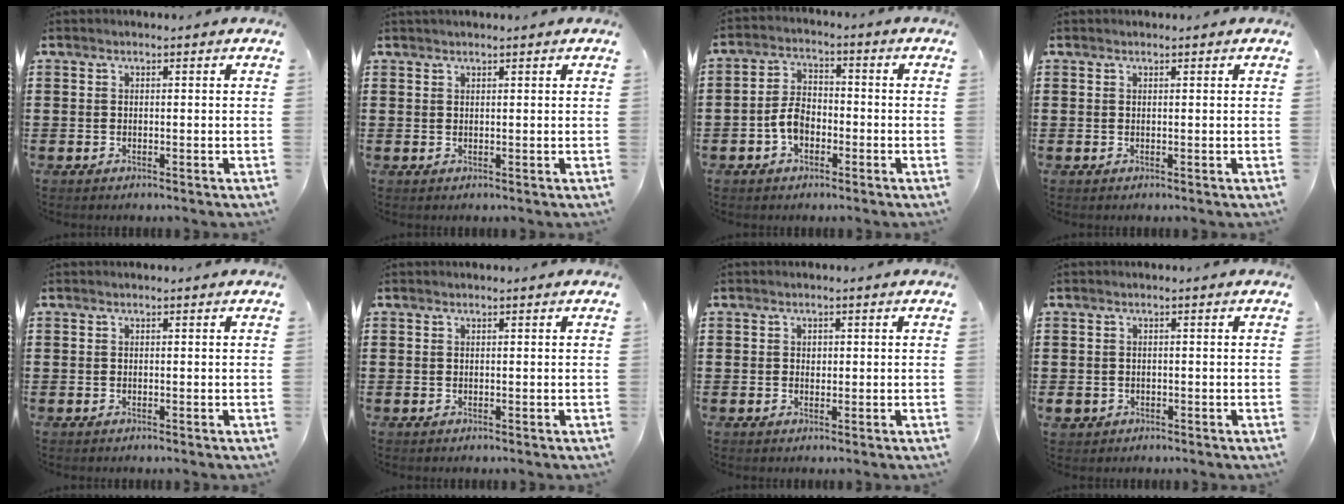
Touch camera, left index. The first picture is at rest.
{"total": 0.8, "force": [0.7, 0.1, 0.4], "torque": [-0.008, 0.000, 0.014]}
{"total": 4.8, "force": [-1.9, 3.0, 3.2], "torque": [-0.081, 0.002, -0.041]}
{"total": 0.0}
{"total": 0.0}
{"total": 0.0}
{"total": 0.8, "force": [0.2, 0.7, 0.2], "torque": [-0.006, 0.004, 0.003]}
{"total": 1.3, "force": [-0.5, 1.1, 0.2], "torque": [-0.010, 0.004, -0.014]}